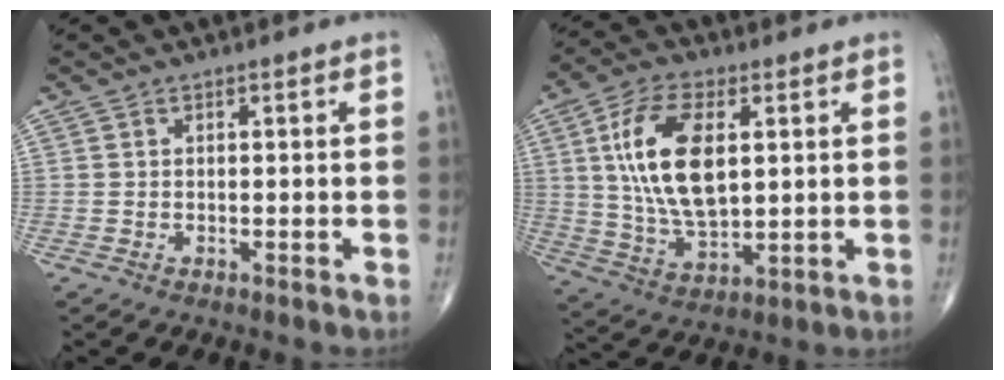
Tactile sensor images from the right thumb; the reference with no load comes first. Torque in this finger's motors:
{"motor_torque": [-0.83, 1.60, 1.17, 0.96, 0.21]}